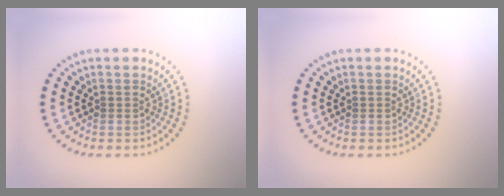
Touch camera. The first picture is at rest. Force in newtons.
{"total": 0.0}